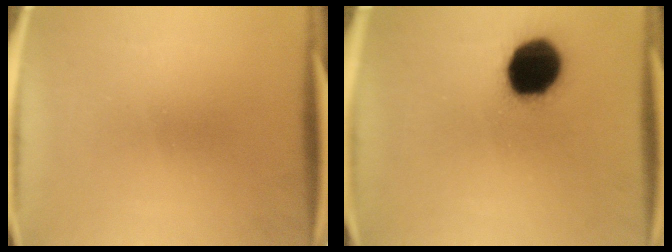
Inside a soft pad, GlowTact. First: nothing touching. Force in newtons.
{"total": 17.2}